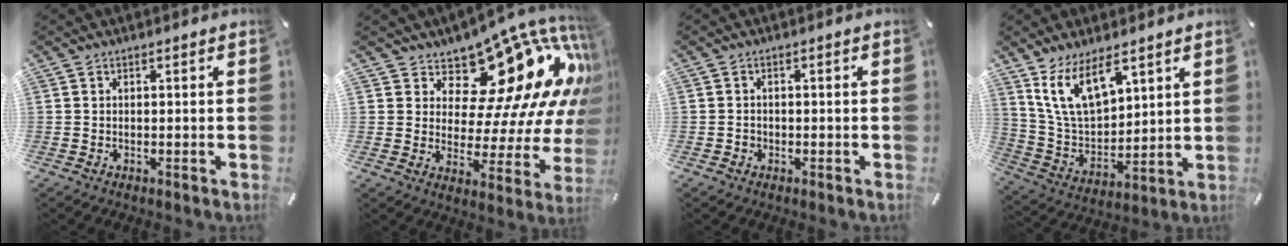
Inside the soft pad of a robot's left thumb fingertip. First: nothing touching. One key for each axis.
{"total": 20.5, "fx": 10.7, "fy": 10.8, "fz": 13.8, "tx": -0.167, "ty": -0.095, "tz": 0.182}
{"total": 1.2, "fx": -0.5, "fy": 1.1, "fz": 0.1, "tx": -0.002, "ty": 0.005, "tz": -0.013}
{"total": 13.3, "fx": 8.7, "fy": 7.1, "fz": 7.1, "tx": -0.166, "ty": -0.036, "tz": 0.165}